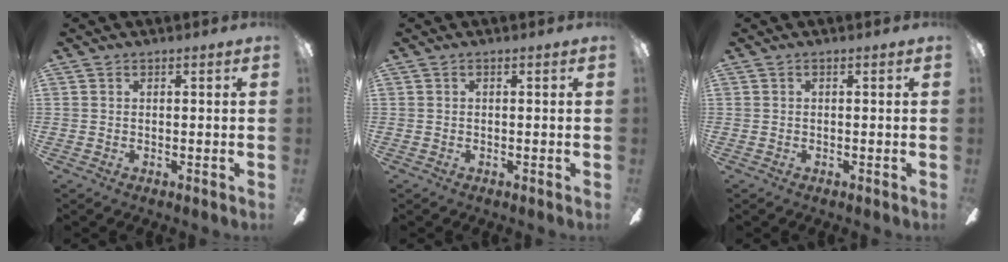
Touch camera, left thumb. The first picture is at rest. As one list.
[{"total": 0.0}, {"total": 0.0}]